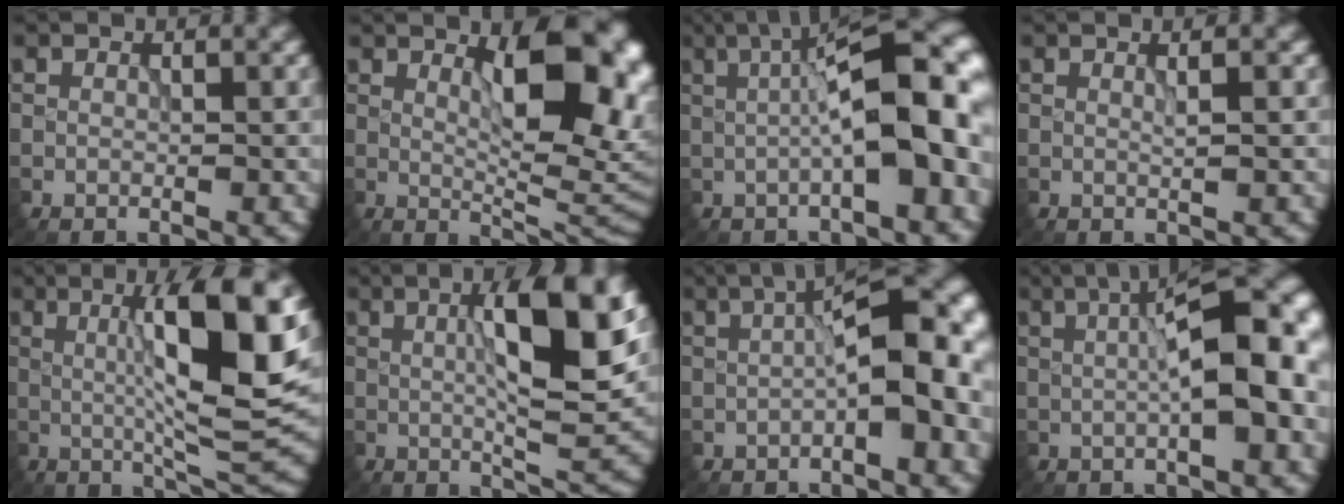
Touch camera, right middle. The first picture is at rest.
{"total": 10.4, "force": [2.8, 3.8, 9.3], "torque": [-0.124, -0.003, 0.046]}
{"total": 9.8, "force": [0.5, 2.4, 9.4], "torque": [-0.124, 0.012, 0.001]}
{"total": 0.9, "force": [0.4, 0.2, 0.8], "torque": [-0.010, 0.002, 0.002]}
{"total": 10.9, "force": [1.8, 1.8, 10.6], "torque": [-0.154, 0.003, 0.032]}
{"total": 9.4, "force": [1.8, 2.2, 9.0], "torque": [-0.132, 0.003, 0.030]}
{"total": 8.9, "force": [0.3, 3.0, 8.4], "torque": [-0.104, 0.015, -0.002]}
{"total": 9.1, "force": [0.8, 2.4, 8.8], "torque": [-0.115, 0.013, 0.006]}